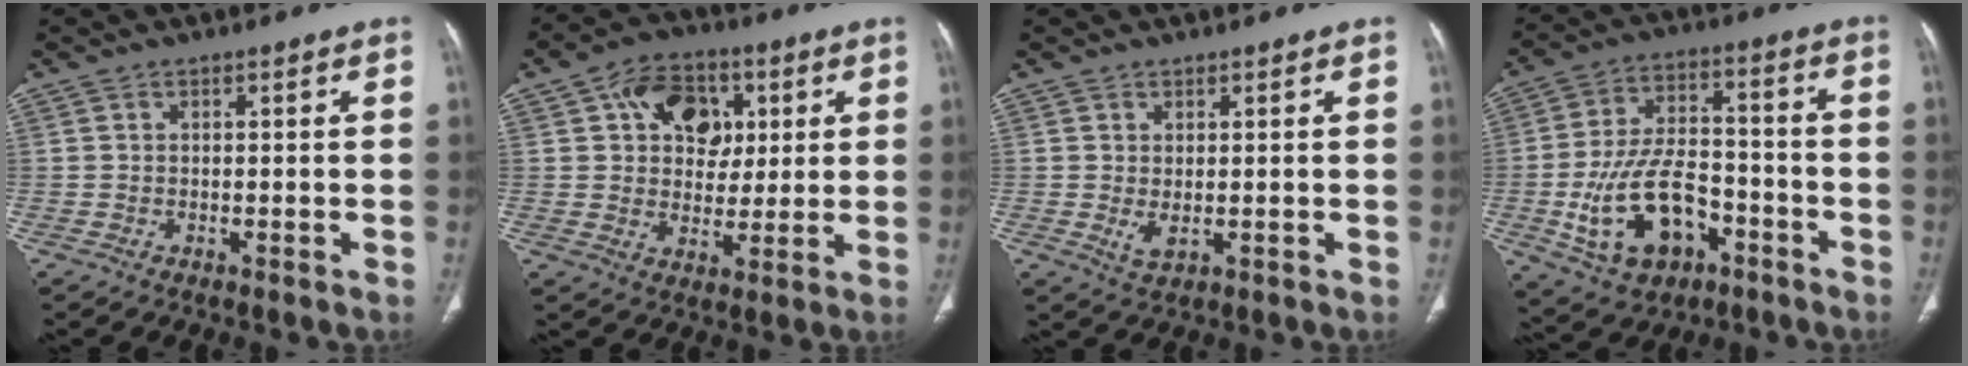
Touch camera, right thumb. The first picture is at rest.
{"total": 12.2, "force": [3.9, 9.0, 7.1], "torque": [-0.063, -0.002, 0.059]}
{"total": 2.3, "force": [0.1, 1.2, 1.9], "torque": [-0.035, -0.007, 0.009]}
{"total": 16.4, "force": [-6.2, 9.9, 11.5], "torque": [-0.193, 0.039, -0.096]}